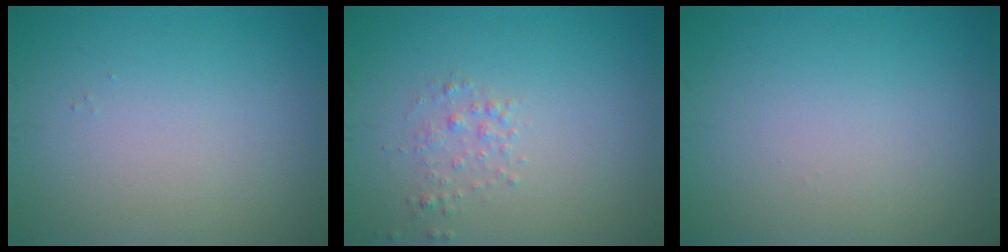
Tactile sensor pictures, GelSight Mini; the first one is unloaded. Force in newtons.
{"total": 1.3, "press": 1.2, "slide": 0.1}
{"total": 0.0}